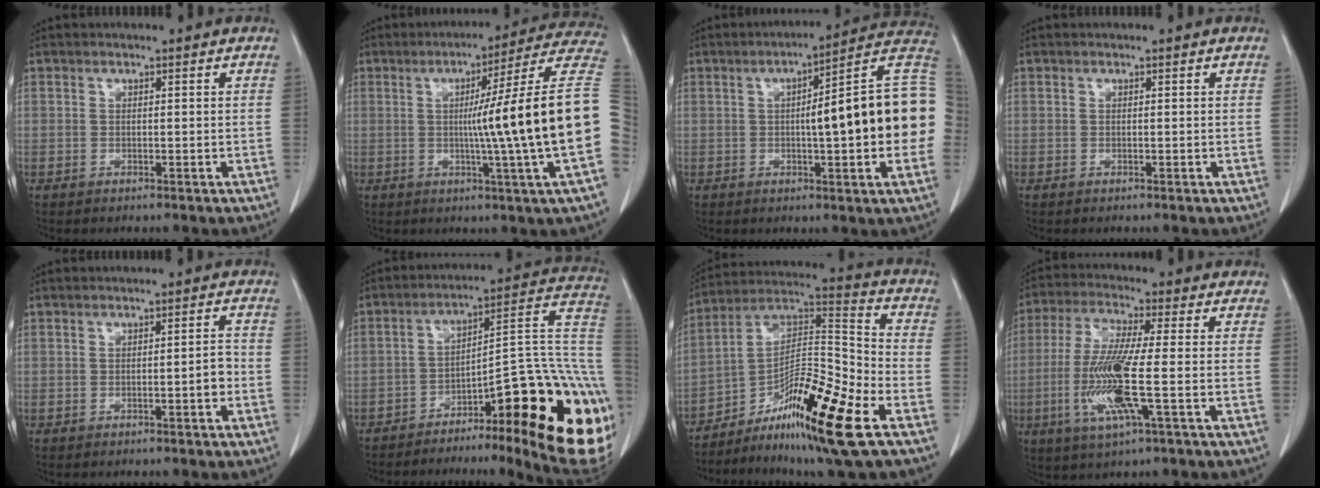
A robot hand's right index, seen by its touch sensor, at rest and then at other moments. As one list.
[{"total": 19.3, "force": [-0.7, -3.1, 19.1], "torque": [-0.208, 0.004, -0.027]}, {"total": 19.6, "force": [0.2, 2.3, 19.5], "torque": [-0.199, 0.042, 0.002]}, {"total": 0.0}, {"total": 2.3, "force": [-0.9, 0.2, 2.0], "torque": [-0.024, 0.002, -0.016]}, {"total": 29.3, "force": [-12.0, 6.0, 26.0], "torque": [-0.242, 0.035, -0.163]}, {"total": 18.7, "force": [-9.5, 1.7, 16.0], "torque": [-0.284, 0.001, -0.156]}, {"total": 11.9, "force": [-2.9, 0.3, 11.5], "torque": [-0.245, -0.016, -0.063]}]